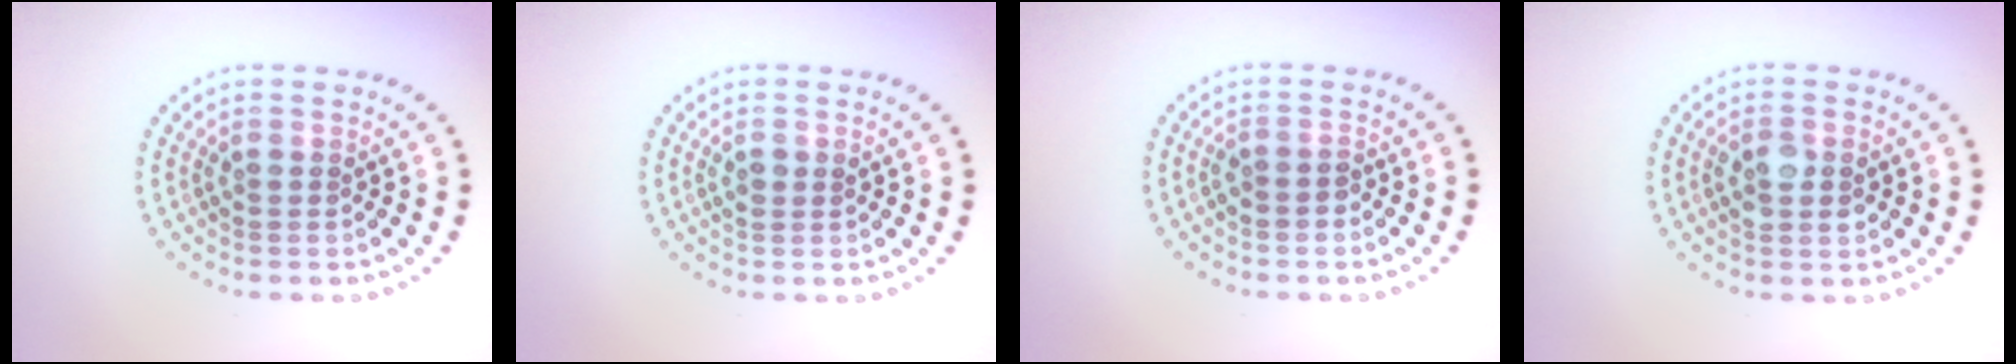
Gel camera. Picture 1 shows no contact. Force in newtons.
{"total": 1.1, "press": 1.1, "slide": 0.2}
{"total": 1.1, "press": 1.0, "slide": 0.5}
{"total": 2.5, "press": 2.5, "slide": 0.2}